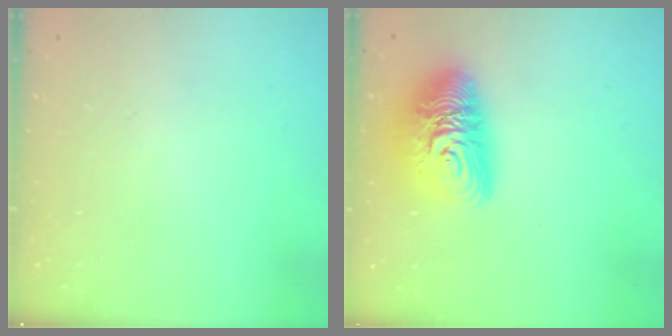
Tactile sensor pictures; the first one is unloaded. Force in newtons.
{"total": 13.9, "press": 13.9, "slide": 1.1}